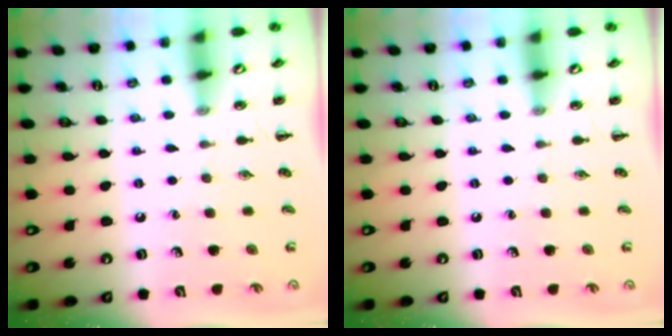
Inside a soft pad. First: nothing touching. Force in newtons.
{"total": 0.0}